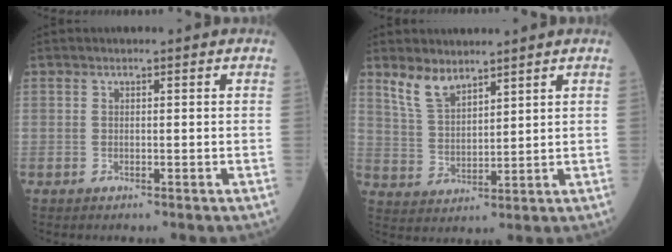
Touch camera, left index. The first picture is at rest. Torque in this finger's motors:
{"motor_torque": [0.66, -0.58, 0.31, 0.03]}